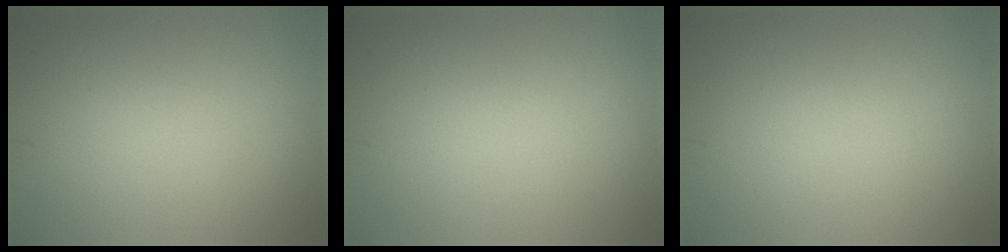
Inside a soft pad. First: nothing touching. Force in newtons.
{"total": 0.0}
{"total": 0.0}